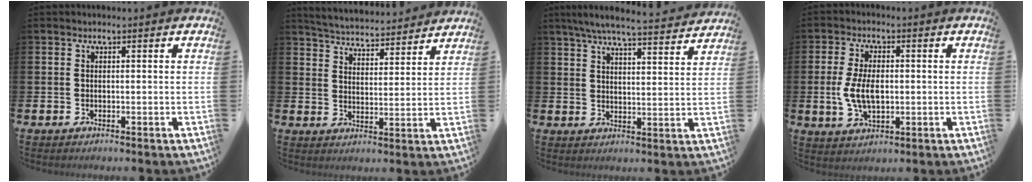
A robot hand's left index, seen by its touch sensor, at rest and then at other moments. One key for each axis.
{"total": 5.1, "fx": 5.0, "fy": 0.5, "fz": 0.2, "tx": -0.030, "ty": -0.037, "tz": 0.088}
{"total": 6.6, "fx": 6.2, "fy": 0.2, "fz": 2.2, "tx": -0.051, "ty": -0.040, "tz": 0.105}
{"total": 6.3, "fx": -0.2, "fy": 3.5, "fz": 5.2, "tx": -0.098, "ty": 0.001, "tz": -0.008}